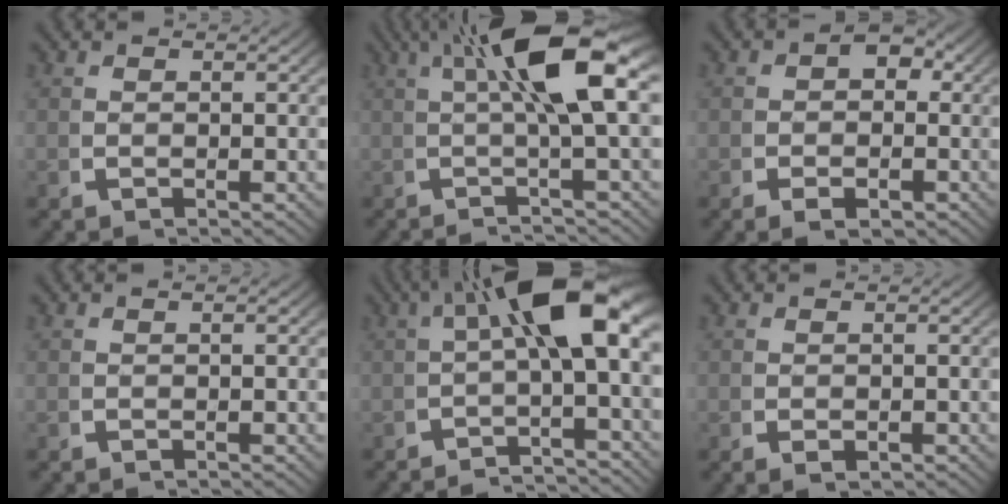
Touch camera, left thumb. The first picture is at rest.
{"total": 10.5, "force": [1.2, 2.7, 10.1], "torque": [-0.148, 0.012, 0.014]}
{"total": 3.7, "force": [-0.3, 2.7, 2.5], "torque": [-0.030, -0.012, -0.005]}
{"total": 0.0}
{"total": 11.0, "force": [0.1, 4.4, 10.1], "torque": [-0.142, 0.005, -0.001]}
{"total": 1.1, "force": [-0.3, 0.8, 0.8], "torque": [-0.016, -0.009, -0.001]}